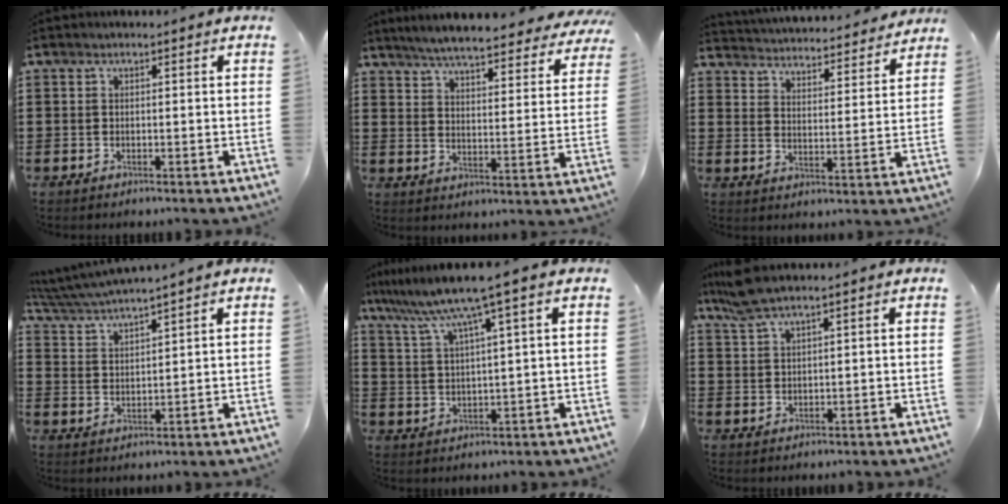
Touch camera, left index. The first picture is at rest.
{"total": 5.7, "force": [5.4, -0.3, 1.9], "torque": [-0.062, -0.037, 0.091]}
{"total": 3.7, "force": [3.7, -0.3, -0.2], "torque": [-0.020, -0.036, 0.057]}
{"total": 4.1, "force": [3.8, -0.6, 1.3], "torque": [-0.039, -0.020, 0.066]}
{"total": 7.2, "force": [4.8, -0.5, 5.3], "torque": [-0.121, -0.027, 0.077]}
{"total": 4.5, "force": [3.6, 0.5, 2.7], "torque": [-0.061, 0.000, 0.065]}